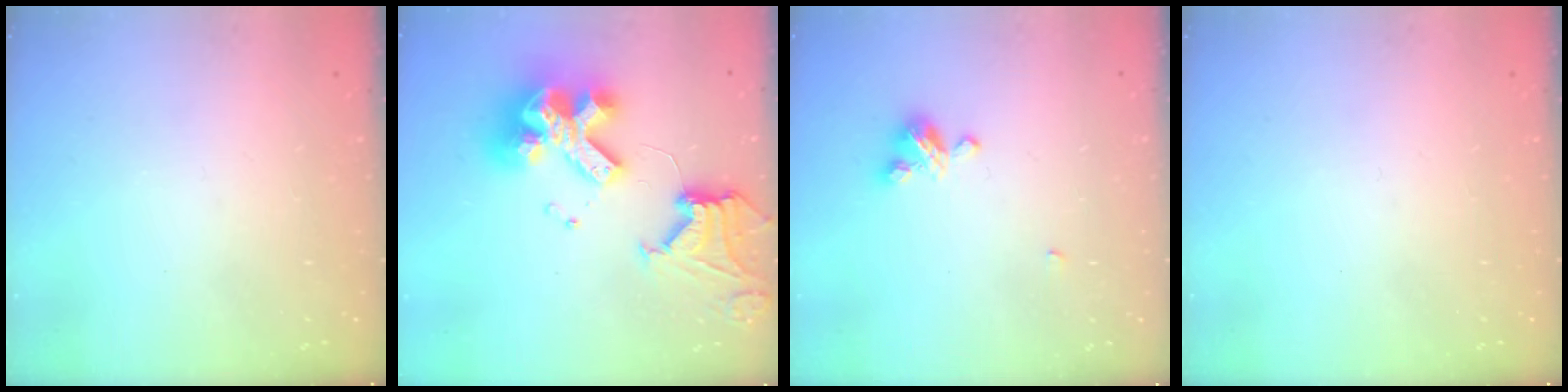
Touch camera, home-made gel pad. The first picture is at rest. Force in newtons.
{"total": 21.2, "press": 21.1, "slide": 2.3}
{"total": 5.1, "press": 5.0, "slide": 0.5}
{"total": 0.0}